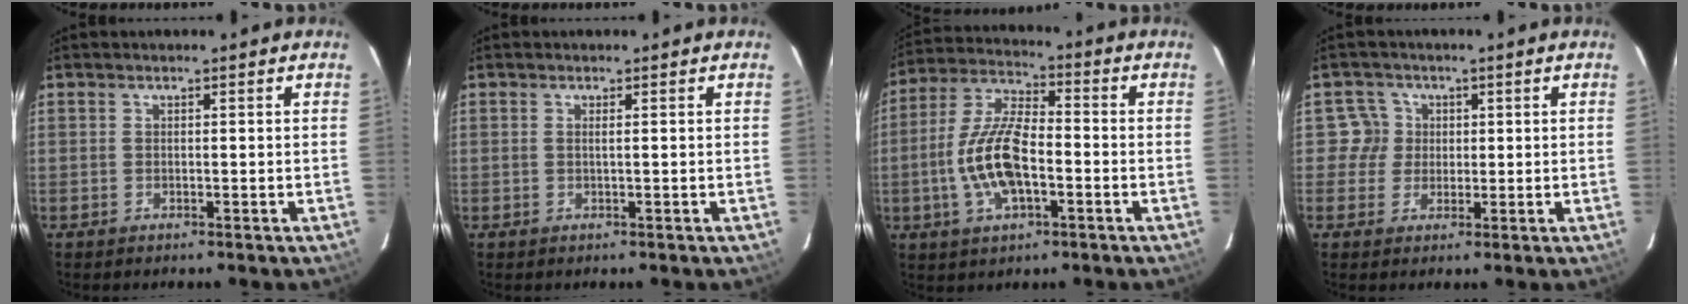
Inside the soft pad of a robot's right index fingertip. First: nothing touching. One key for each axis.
{"total": 0.8, "fx": 0.1, "fy": -0.3, "fz": 0.7, "tx": -0.014, "ty": 0.000, "tz": 0.001}
{"total": 13.3, "fx": -3.2, "fy": 5.5, "fz": 11.7, "tx": -0.246, "ty": 0.003, "tz": -0.062}
{"total": 3.6, "fx": 0.6, "fy": 3.5, "fz": -0.2, "tx": 0.018, "ty": 0.013, "tz": 0.005}